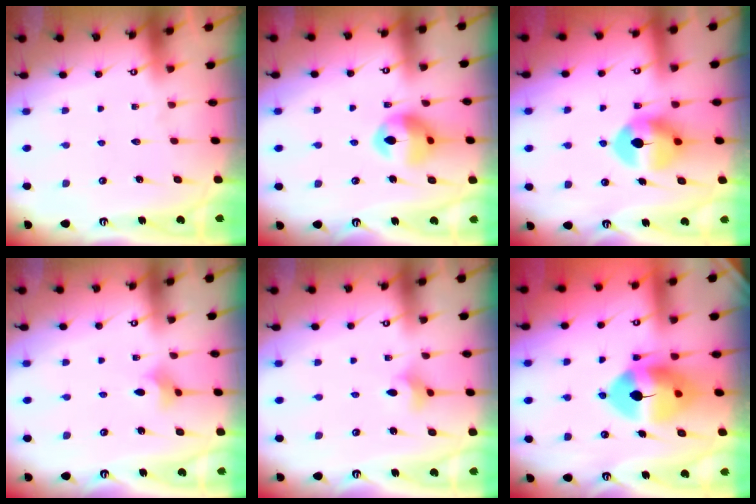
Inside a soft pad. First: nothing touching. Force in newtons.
{"total": 12.8, "press": 12.7, "slide": 1.3}
{"total": 8.2, "press": 8.1, "slide": 1.3}
{"total": 4.1, "press": 4.1, "slide": 0.3}
{"total": 3.7, "press": 3.6, "slide": 0.7}
{"total": 12.6, "press": 12.5, "slide": 1.8}